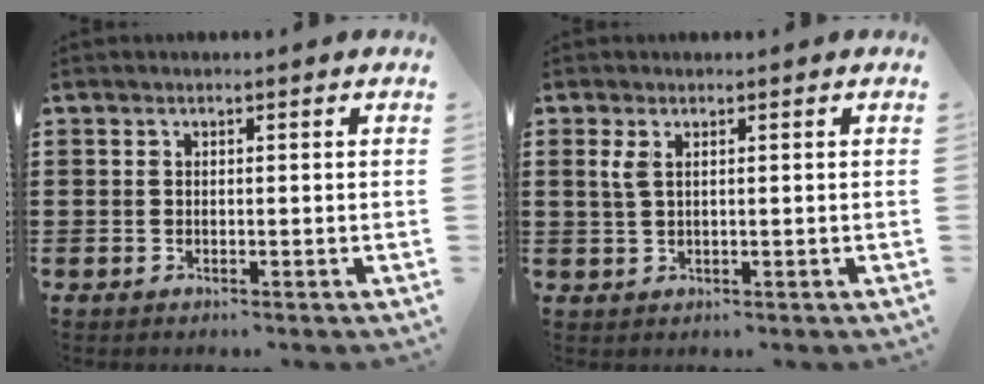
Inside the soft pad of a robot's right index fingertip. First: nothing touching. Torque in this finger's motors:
{"motor_torque": [0.28, 0.02, 0.14, 0.02]}